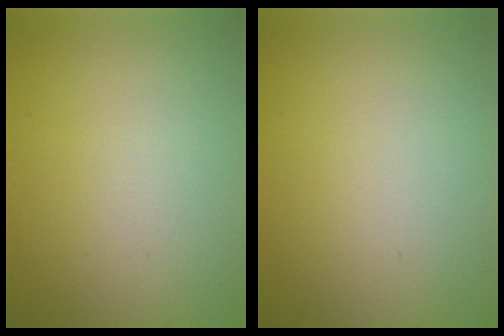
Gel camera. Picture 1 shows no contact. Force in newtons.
{"total": 0.0}